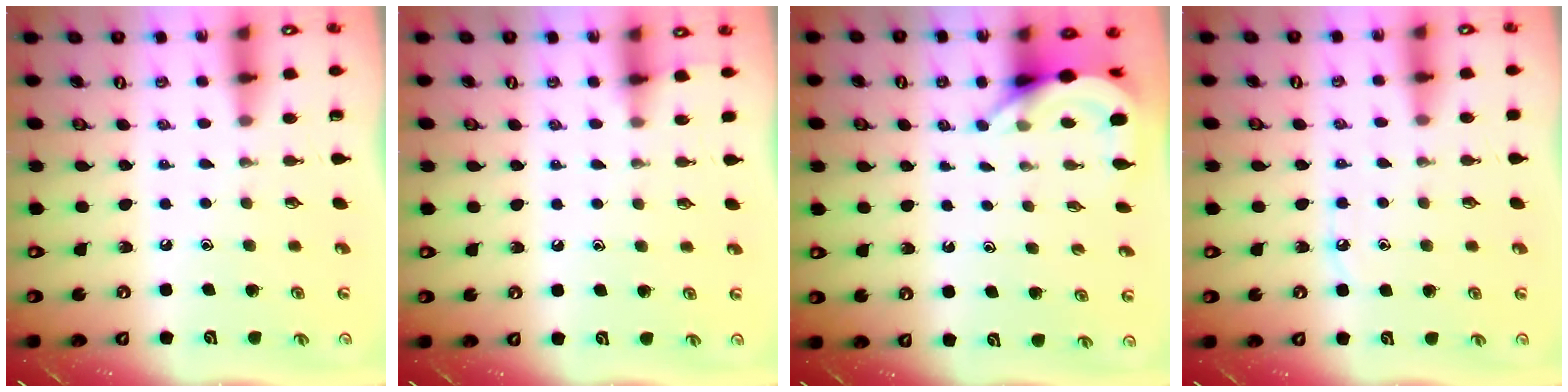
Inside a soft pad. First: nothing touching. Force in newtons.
{"total": 2.8, "press": 2.8, "slide": 0.5}
{"total": 5.5, "press": 5.5, "slide": 0.3}
{"total": 3.9, "press": 3.9, "slide": 0.5}